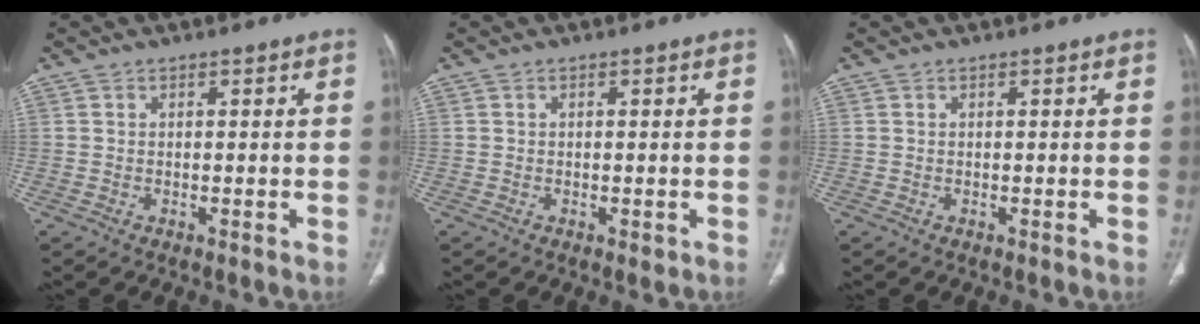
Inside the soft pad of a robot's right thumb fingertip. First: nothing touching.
{"total": 0.9, "force": [0.0, 0.6, 0.7], "torque": [-0.010, -0.002, 0.001]}
{"total": 0.0}